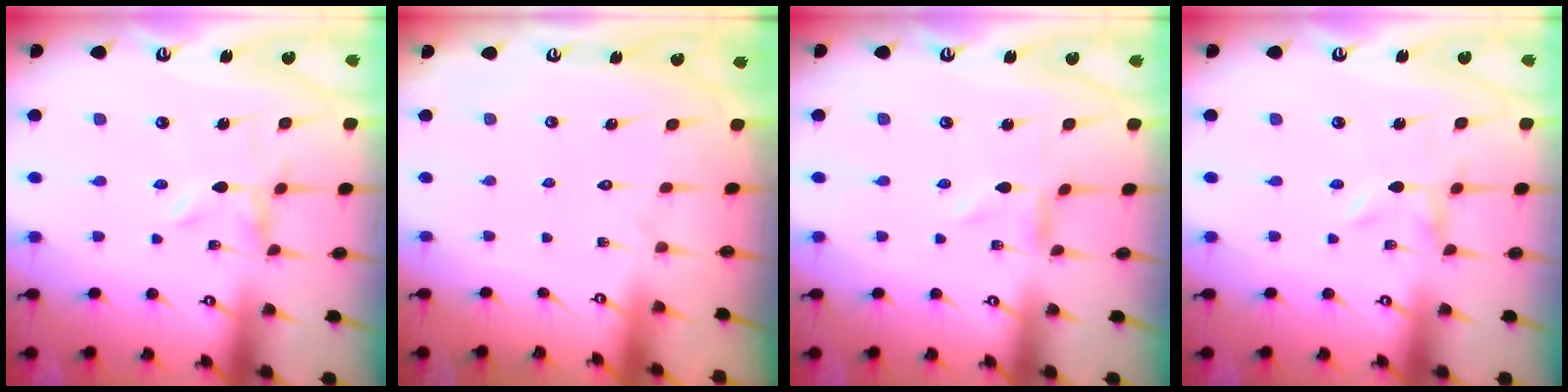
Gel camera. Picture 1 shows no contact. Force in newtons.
{"total": 1.6, "press": 1.6, "slide": 0.1}
{"total": 0.6, "press": 0.6, "slide": 0.1}
{"total": 0.0}